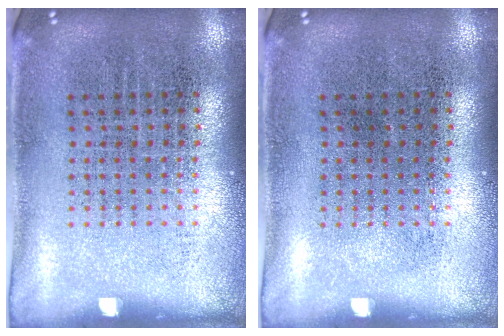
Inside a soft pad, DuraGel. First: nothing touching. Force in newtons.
{"total": 0.0}